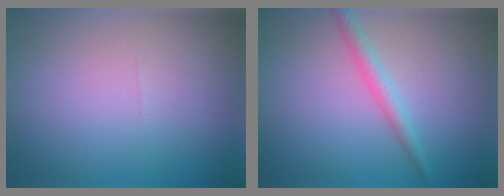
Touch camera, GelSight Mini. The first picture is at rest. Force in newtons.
{"total": 2.2, "press": 2.2, "slide": 0.0}